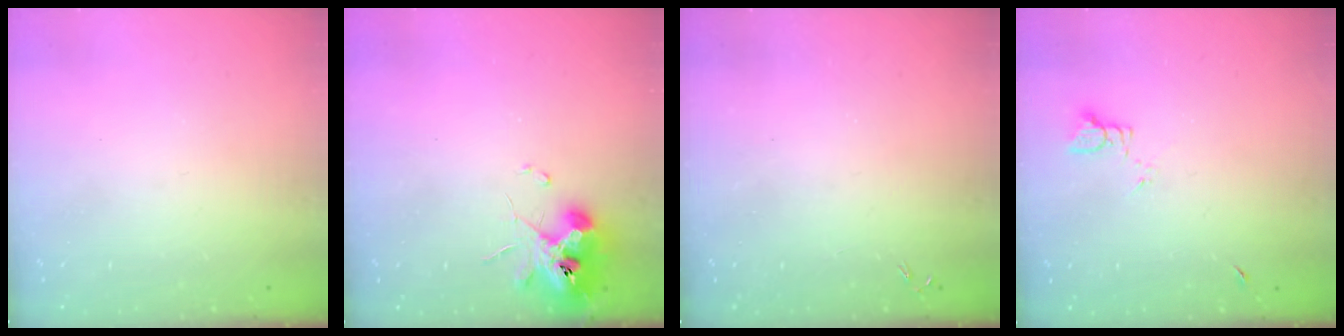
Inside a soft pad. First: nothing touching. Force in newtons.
{"total": 11.7, "press": 11.7, "slide": 0.6}
{"total": 0.0}
{"total": 2.4, "press": 2.4, "slide": 0.3}